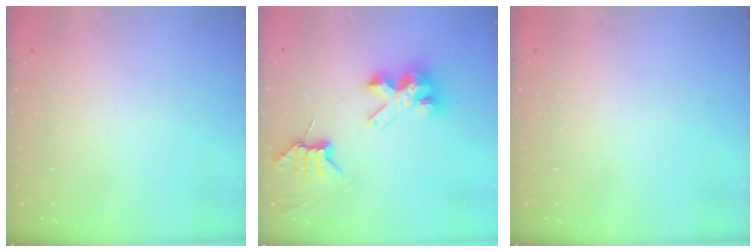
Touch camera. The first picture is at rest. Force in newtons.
{"total": 8.4, "press": 8.4, "slide": 0.6}
{"total": 0.0}